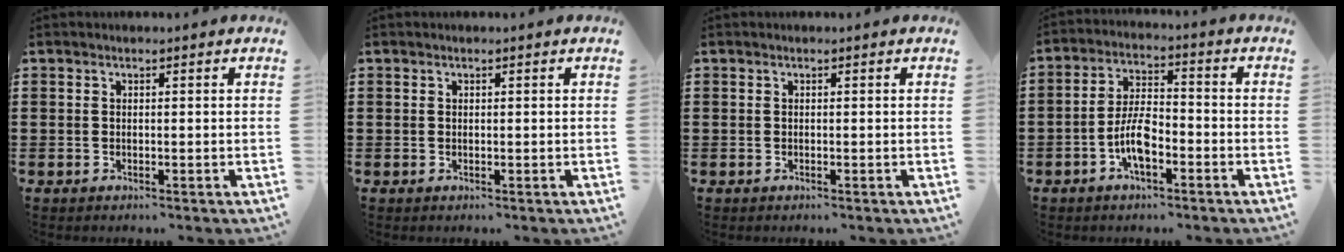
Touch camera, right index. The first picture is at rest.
{"total": 0.0}
{"total": 0.0}
{"total": 6.7, "force": [-2.7, 2.7, 5.5], "torque": [-0.124, 0.002, -0.058]}